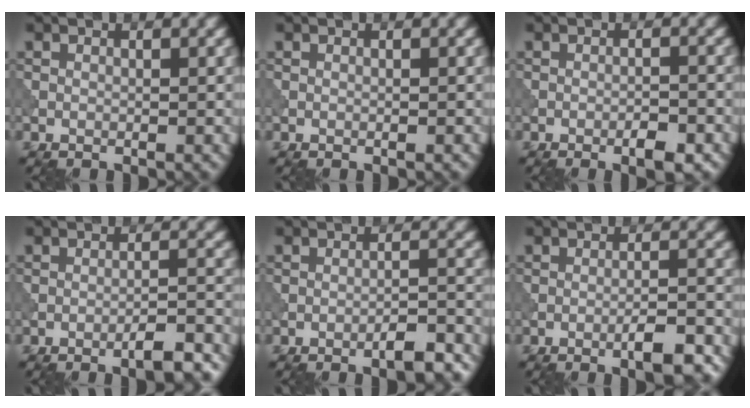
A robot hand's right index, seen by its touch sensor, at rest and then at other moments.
{"total": 0.0}
{"total": 2.3, "force": [-1.3, 0.5, 1.8], "torque": [-0.029, 0.005, -0.022]}
{"total": 4.0, "force": [-2.7, 0.6, 2.9], "torque": [-0.043, 0.011, -0.047]}
{"total": 3.6, "force": [-2.5, 0.6, 2.5], "torque": [-0.036, 0.009, -0.041]}
{"total": 3.8, "force": [-2.1, 0.6, 3.1], "torque": [-0.049, 0.007, -0.037]}